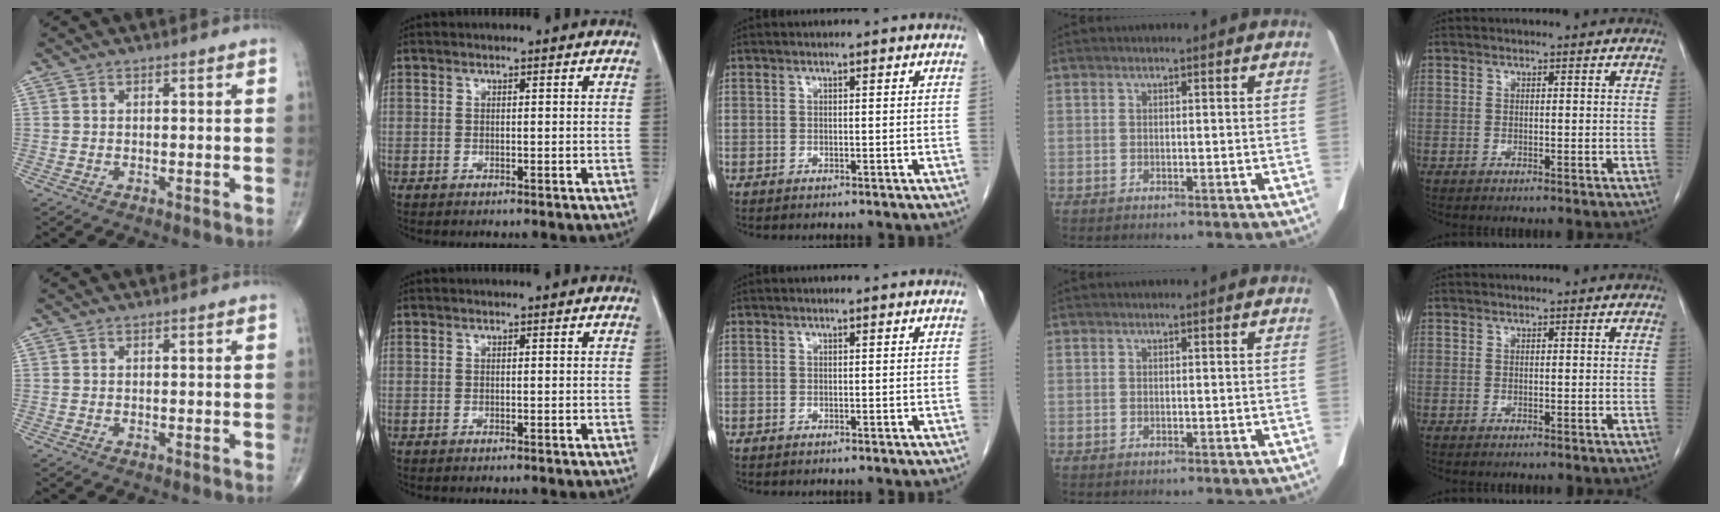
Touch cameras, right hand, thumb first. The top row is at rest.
{}